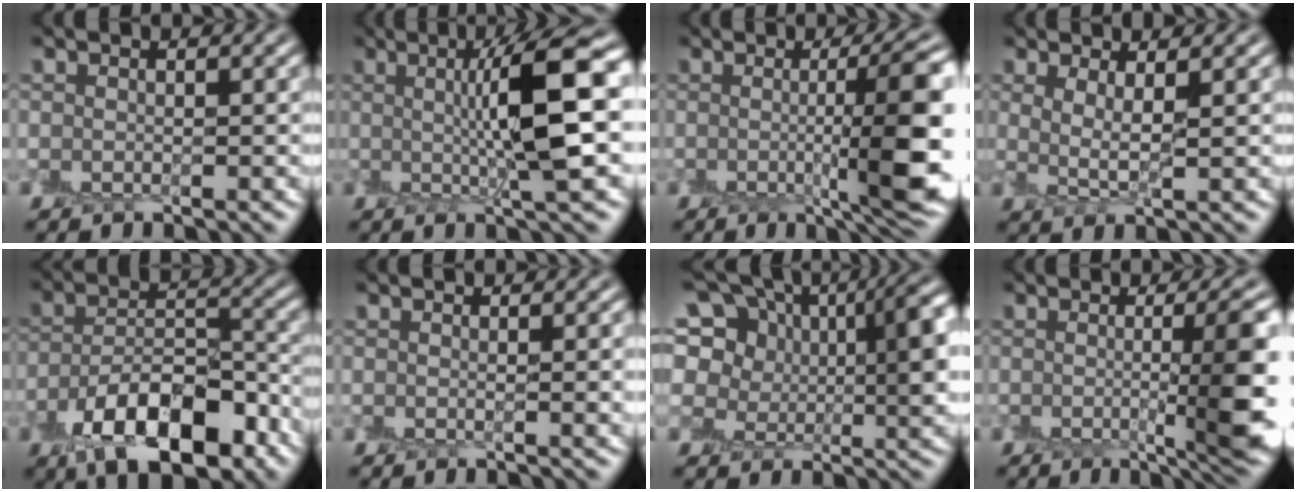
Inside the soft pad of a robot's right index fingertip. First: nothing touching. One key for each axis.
{"total": 8.4, "fx": 1.3, "fy": 1.4, "fz": 8.1, "tx": -0.112, "ty": 0.008, "tz": 0.022}
{"total": 9.6, "fx": -0.3, "fy": 1.9, "fz": 9.4, "tx": -0.108, "ty": -0.003, "tz": -0.001}
{"total": 2.0, "fx": 0.7, "fy": 0.3, "fz": 1.9, "tx": -0.037, "ty": -0.002, "tz": 0.016}
{"total": 10.4, "fx": -5.8, "fy": 5.1, "fz": 7.0, "tx": -0.116, "ty": -0.001, "tz": -0.095}
{"total": 2.1, "fx": 0.3, "fy": 0.5, "fz": 2.0, "tx": -0.018, "ty": 0.004, "tz": 0.002}
{"total": 15.6, "fx": 6.2, "fy": 9.5, "fz": 10.7, "tx": -0.170, "ty": 0.053, "tz": 0.091}
{"total": 8.7, "fx": -0.5, "fy": 2.3, "fz": 8.4, "tx": -0.087, "ty": -0.003, "tz": -0.004}